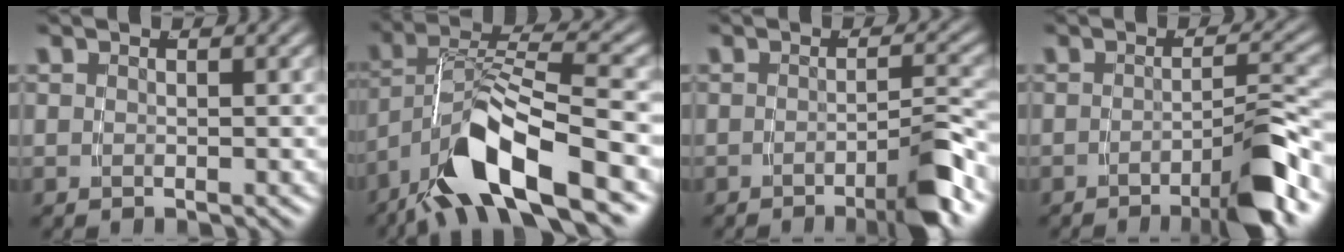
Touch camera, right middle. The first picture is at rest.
{"total": 7.4, "force": [-3.0, 2.5, 6.3], "torque": [-0.117, -0.010, -0.044]}
{"total": 3.8, "force": [-2.3, 0.0, 3.0], "torque": [-0.032, 0.002, -0.043]}
{"total": 4.8, "force": [-2.8, 0.0, 3.8], "torque": [-0.041, 0.003, -0.050]}